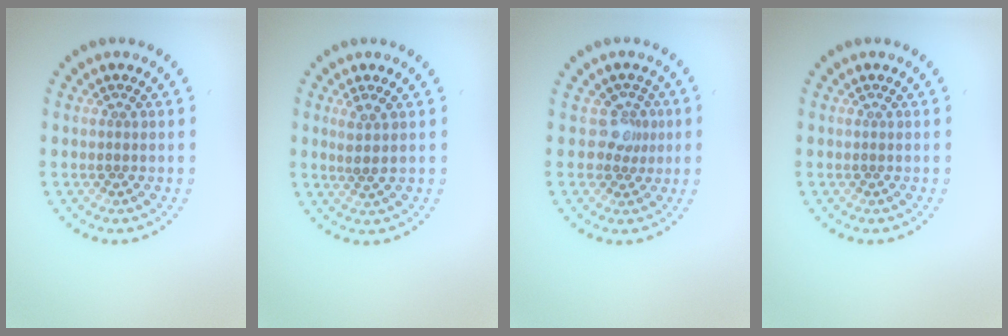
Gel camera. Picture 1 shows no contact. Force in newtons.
{"total": 1.7, "press": 1.3, "slide": 1.1}
{"total": 2.1, "press": 1.6, "slide": 1.4}
{"total": 0.0}